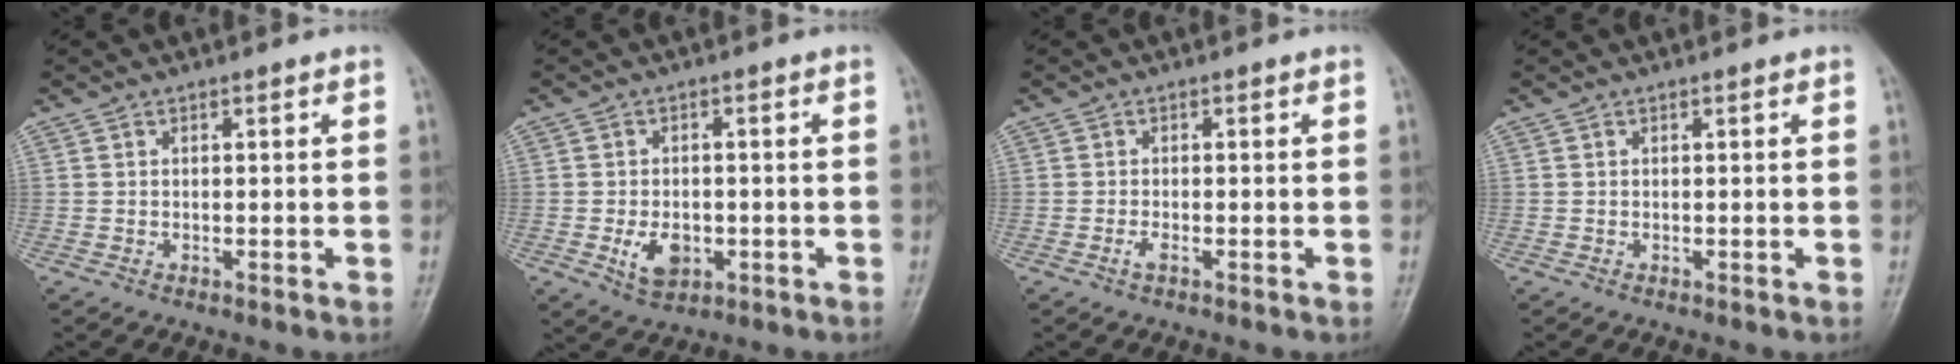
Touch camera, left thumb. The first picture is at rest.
{"total": 5.5, "force": [-1.7, 3.8, 3.6], "torque": [-0.053, -0.002, -0.024]}
{"total": 1.1, "force": [-0.8, 0.3, 0.7], "torque": [-0.021, 0.000, -0.017]}
{"total": 0.0}